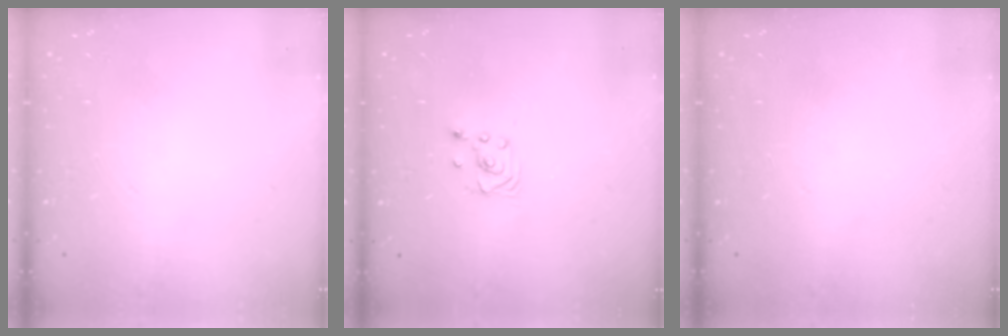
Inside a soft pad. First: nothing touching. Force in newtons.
{"total": 2.6, "press": 2.6, "slide": 0.3}
{"total": 0.0}